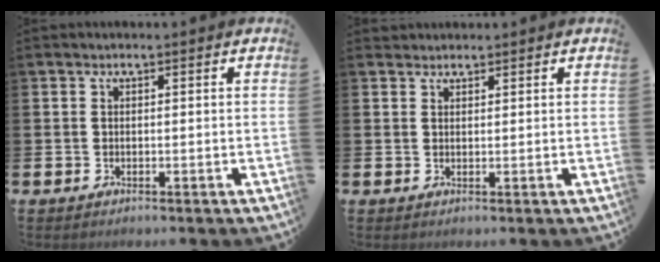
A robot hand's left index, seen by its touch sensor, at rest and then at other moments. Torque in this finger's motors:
{"motor_torque": [0.11, -0.05, -0.14, -0.01]}